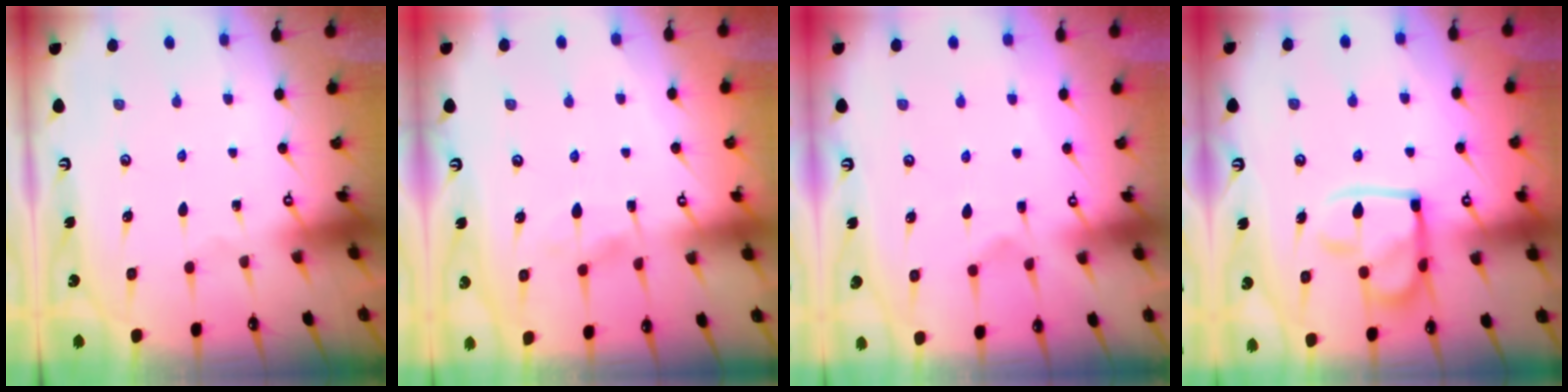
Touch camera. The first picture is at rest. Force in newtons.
{"total": 1.3, "press": 0.8, "slide": 1.0}
{"total": 1.7, "press": 1.0, "slide": 1.4}
{"total": 12.7, "press": 12.7, "slide": 1.3}